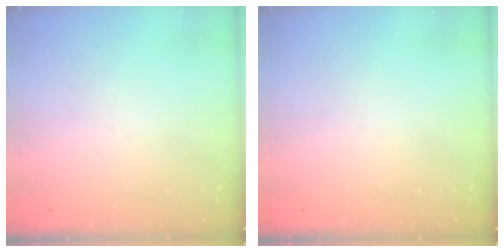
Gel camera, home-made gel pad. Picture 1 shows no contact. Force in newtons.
{"total": 0.0}